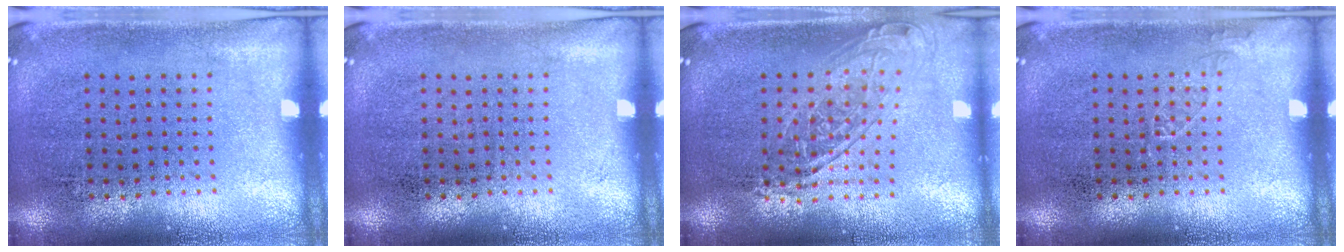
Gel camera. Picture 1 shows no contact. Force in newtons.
{"total": 0.0}
{"total": 1.7, "press": 1.4, "slide": 1.0}
{"total": 0.7, "press": 0.7, "slide": 0.1}